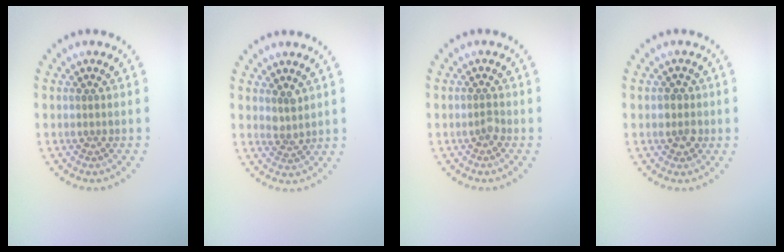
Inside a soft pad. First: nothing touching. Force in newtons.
{"total": 1.4, "press": 1.0, "slide": 1.0}
{"total": 0.8, "press": 0.6, "slide": 0.5}
{"total": 1.6, "press": 1.6, "slide": 0.4}